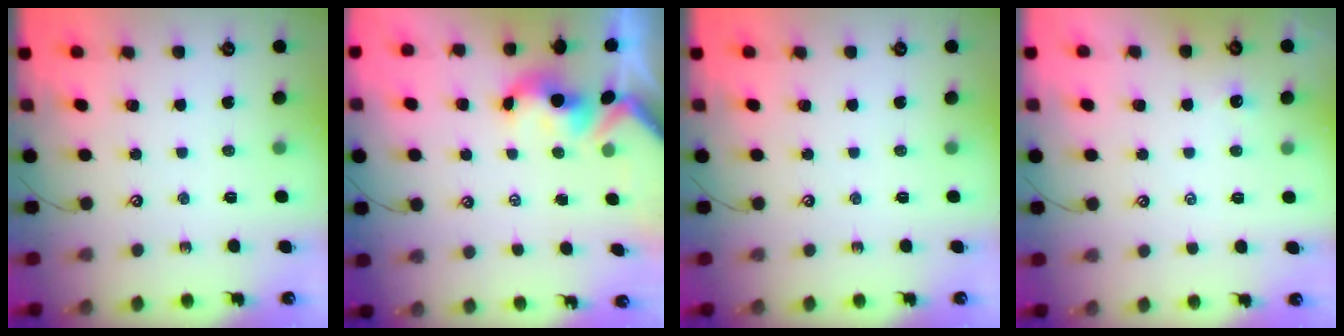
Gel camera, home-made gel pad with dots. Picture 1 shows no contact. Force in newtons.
{"total": 1.5, "press": 1.3, "slide": 0.7}
{"total": 0.0}
{"total": 2.1, "press": 2.1, "slide": 0.3}